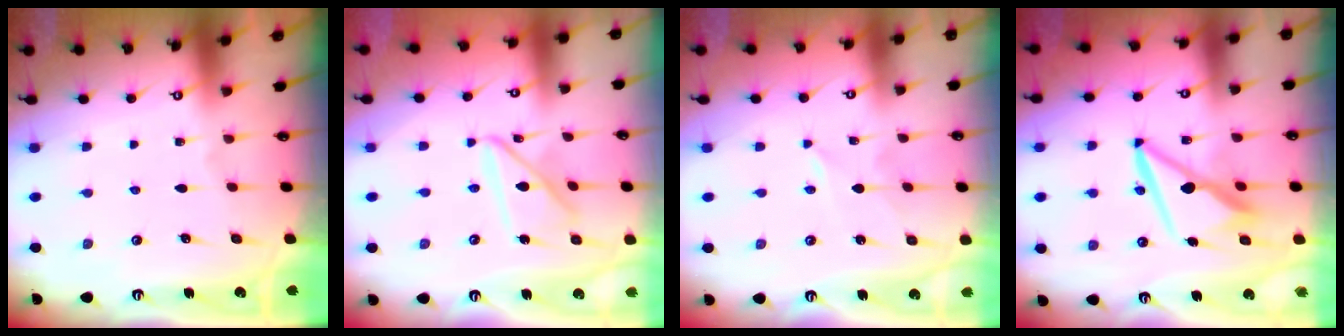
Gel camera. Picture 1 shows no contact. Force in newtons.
{"total": 11.5, "press": 11.5, "slide": 1.1}
{"total": 1.6, "press": 1.5, "slide": 0.2}
{"total": 9.9, "press": 9.8, "slide": 1.6}